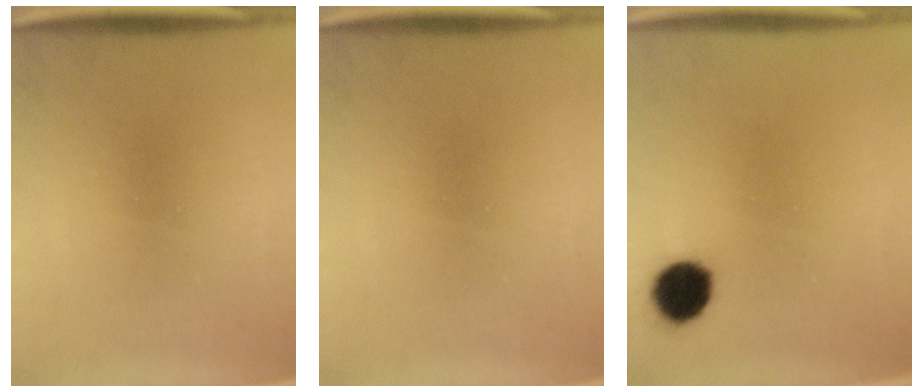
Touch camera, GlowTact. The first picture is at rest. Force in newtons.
{"total": 0.0}
{"total": 6.9}